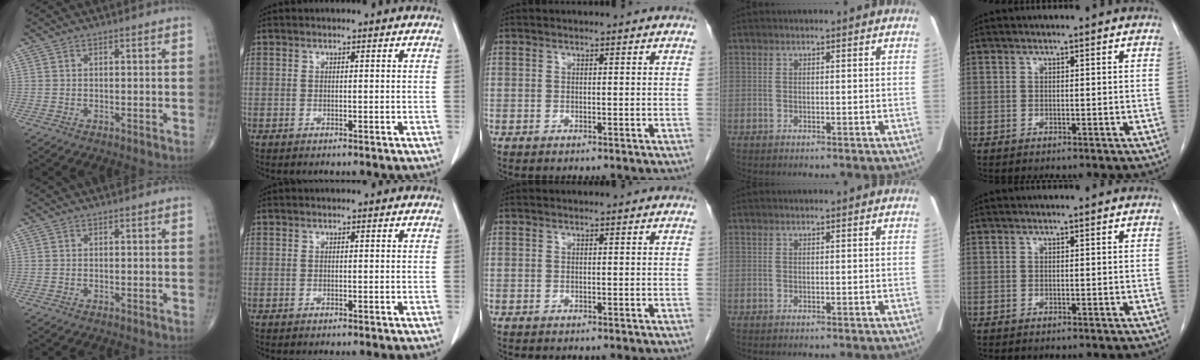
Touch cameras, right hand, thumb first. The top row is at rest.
{}